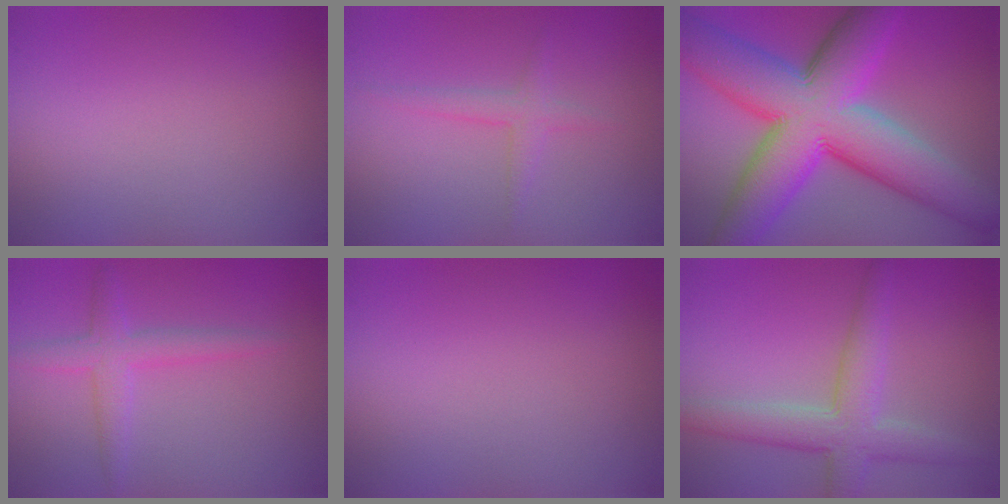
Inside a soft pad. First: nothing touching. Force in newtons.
{"total": 1.6, "press": 1.6, "slide": 0.1}
{"total": 14.8, "press": 14.8, "slide": 0.4}
{"total": 2.6, "press": 2.6, "slide": 0.1}
{"total": 0.0}
{"total": 4.7, "press": 4.7, "slide": 0.3}